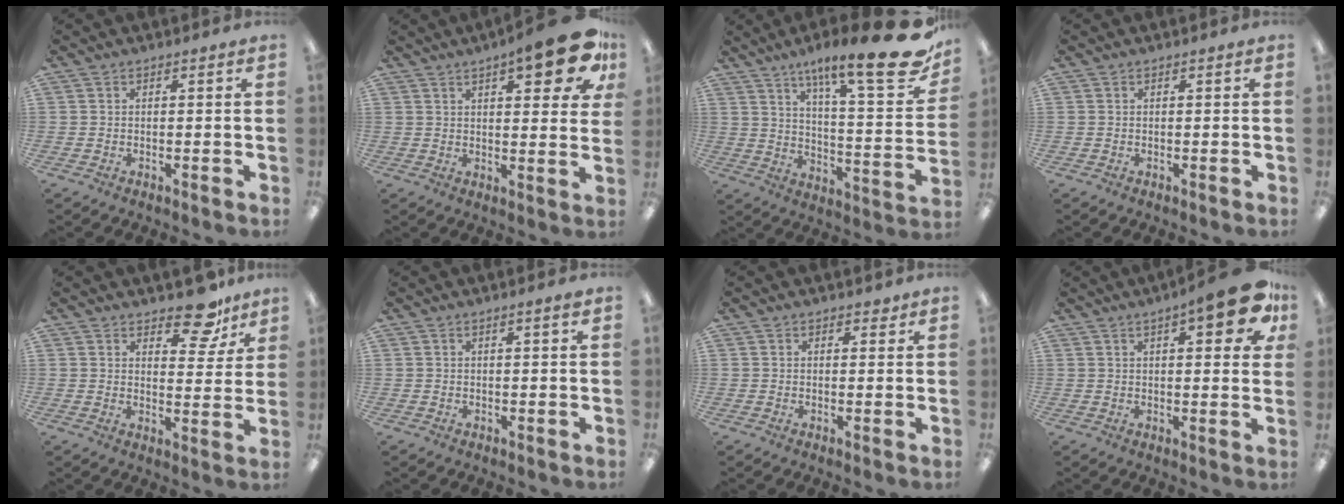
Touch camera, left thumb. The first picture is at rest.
{"total": 13.0, "force": [7.4, 3.8, 10.0], "torque": [-0.129, -0.035, 0.116]}
{"total": 21.1, "force": [14.5, 4.6, 14.6], "torque": [-0.218, -0.101, 0.229]}
{"total": 0.0}
{"total": 10.9, "force": [8.3, 4.8, 5.3], "torque": [-0.055, -0.052, 0.143]}
{"total": 0.9, "force": [0.5, 0.0, 0.7], "torque": [-0.014, 0.000, 0.009]}
{"total": 1.5, "force": [1.2, 0.9, 0.4], "torque": [0.000, -0.001, 0.020]}
{"total": 11.8, "force": [5.9, 3.8, 9.5], "torque": [-0.121, -0.021, 0.092]}